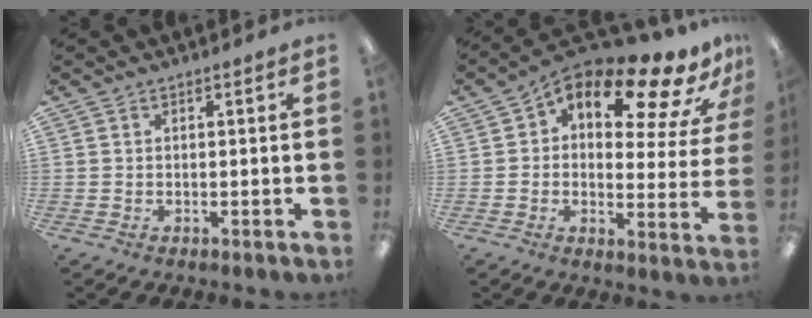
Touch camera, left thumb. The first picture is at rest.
{"total": 16.9, "force": [11.4, 6.5, 10.7], "torque": [-0.166, -0.083, 0.188]}